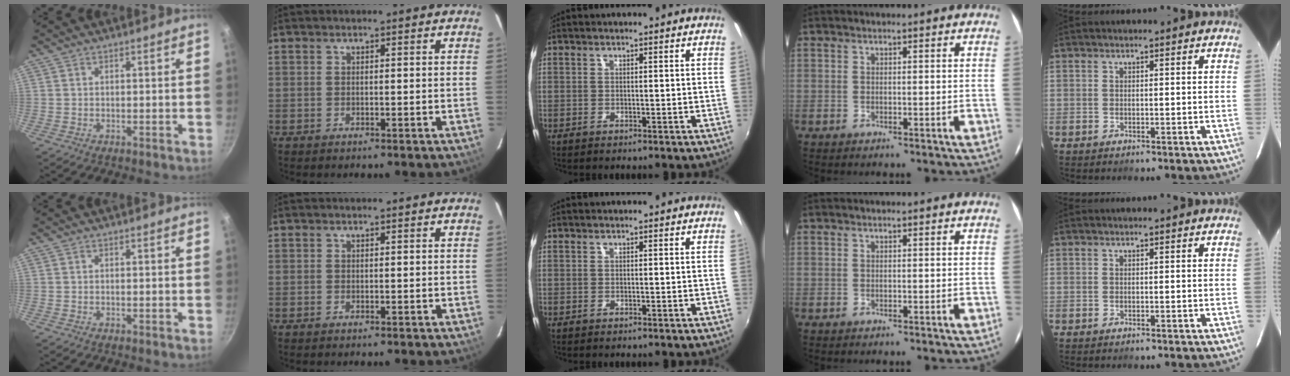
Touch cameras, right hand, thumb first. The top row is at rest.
{}